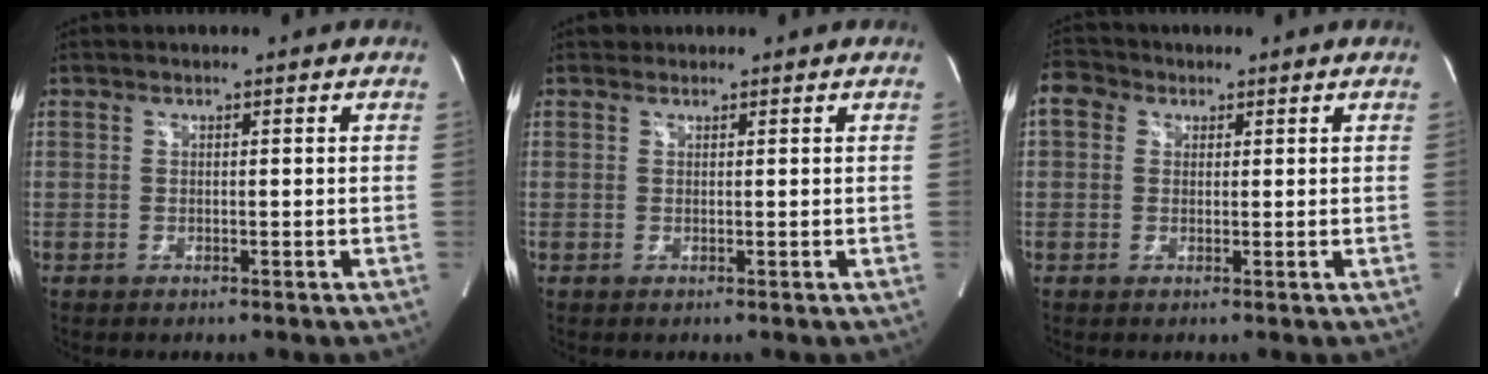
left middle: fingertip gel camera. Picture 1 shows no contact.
{"total": 0.7, "force": [0.6, 0.3, -0.1], "torque": [-0.001, 0.002, 0.010]}
{"total": 4.3, "force": [1.7, 3.5, 1.7], "torque": [-0.040, 0.024, 0.030]}